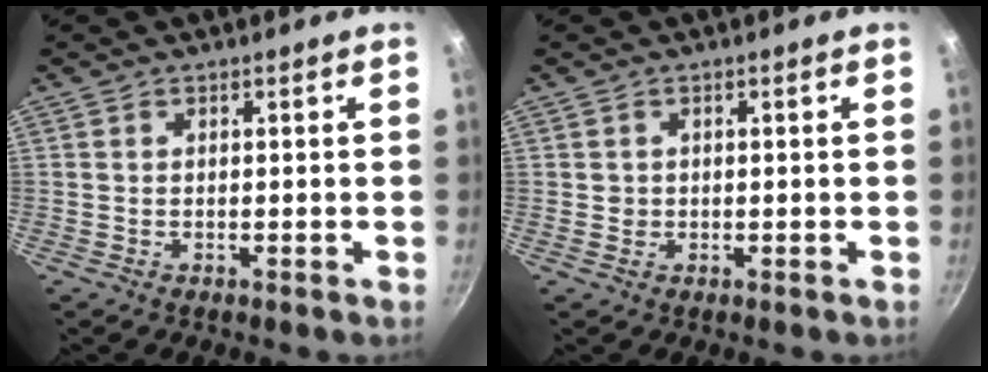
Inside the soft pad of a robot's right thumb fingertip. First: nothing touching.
{"total": 1.1, "force": [0.1, 1.1, 0.2], "torque": [0.001, 0.001, 0.001]}